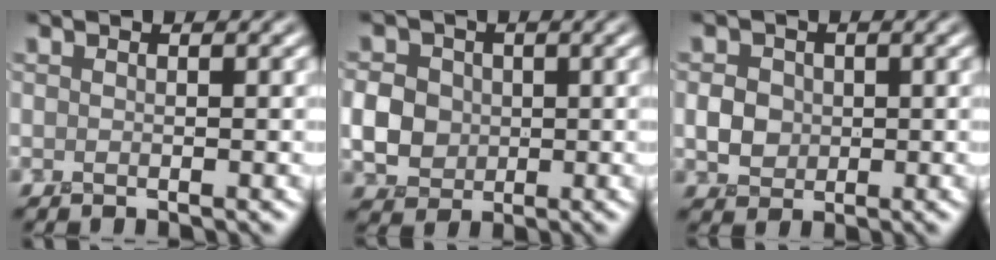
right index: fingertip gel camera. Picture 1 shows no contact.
{"total": 4.0, "force": [-0.1, 3.6, 1.9], "torque": [-0.040, 0.003, -0.004]}
{"total": 2.4, "force": [-0.1, 2.2, 1.1], "torque": [-0.020, 0.000, -0.001]}